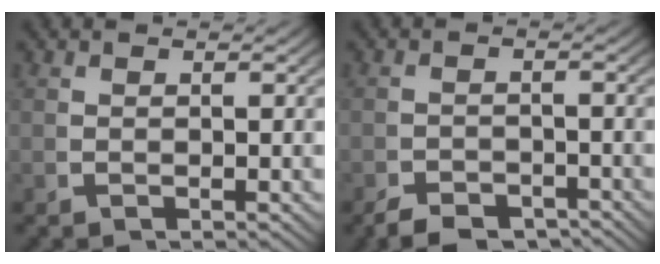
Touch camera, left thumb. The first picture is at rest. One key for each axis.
{"total": 3.3, "fx": -2.9, "fy": 1.2, "fz": 0.9, "tx": 0.000, "ty": -0.012, "tz": -0.051}